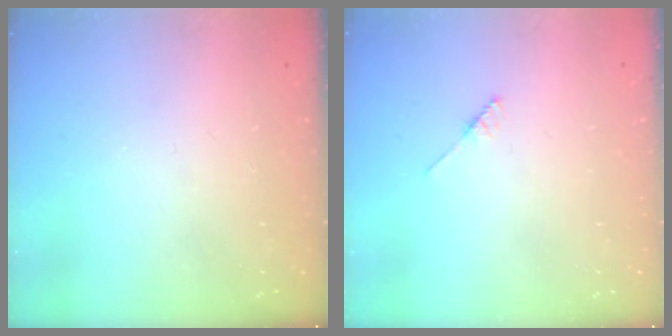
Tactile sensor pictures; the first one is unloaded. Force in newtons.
{"total": 2.2, "press": 2.2, "slide": 0.2}